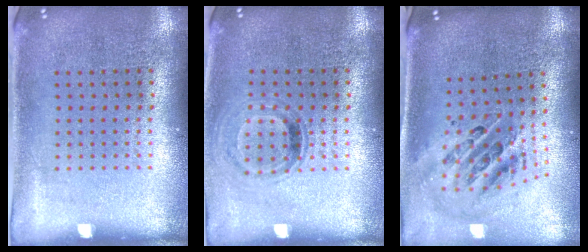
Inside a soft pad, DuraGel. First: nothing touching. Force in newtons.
{"total": 0.9, "press": 0.8, "slide": 0.4}
{"total": 1.6, "press": 1.4, "slide": 0.8}